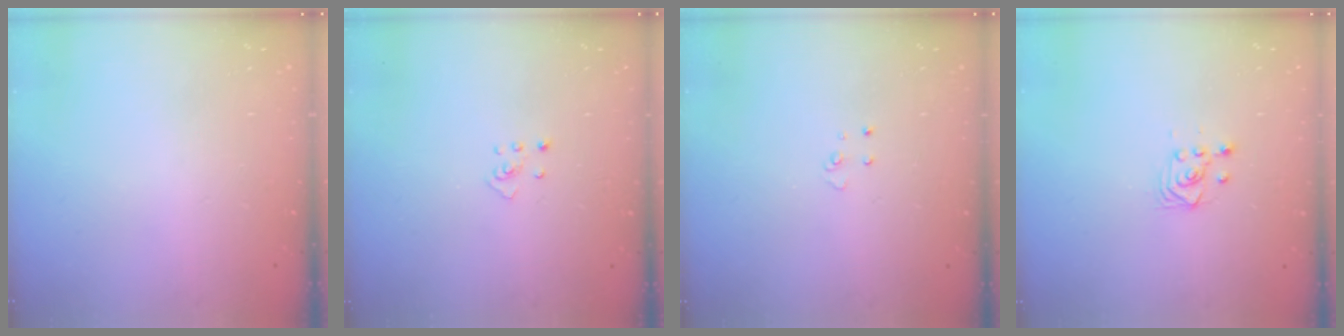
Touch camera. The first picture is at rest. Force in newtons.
{"total": 3.6, "press": 3.6, "slide": 0.4}
{"total": 2.9, "press": 2.9, "slide": 0.2}
{"total": 3.2, "press": 3.1, "slide": 0.7}